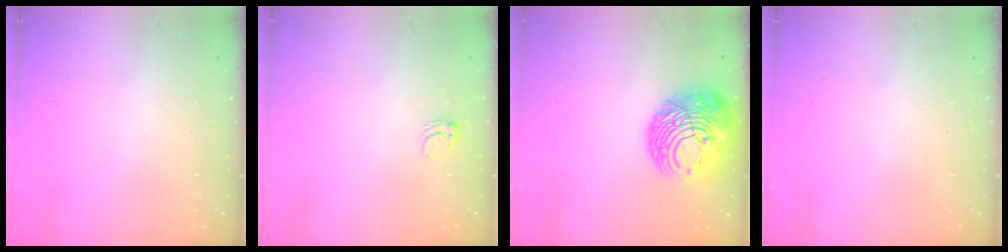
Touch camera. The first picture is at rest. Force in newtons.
{"total": 3.8, "press": 3.7, "slide": 0.3}
{"total": 18.4, "press": 18.2, "slide": 2.1}
{"total": 0.0}